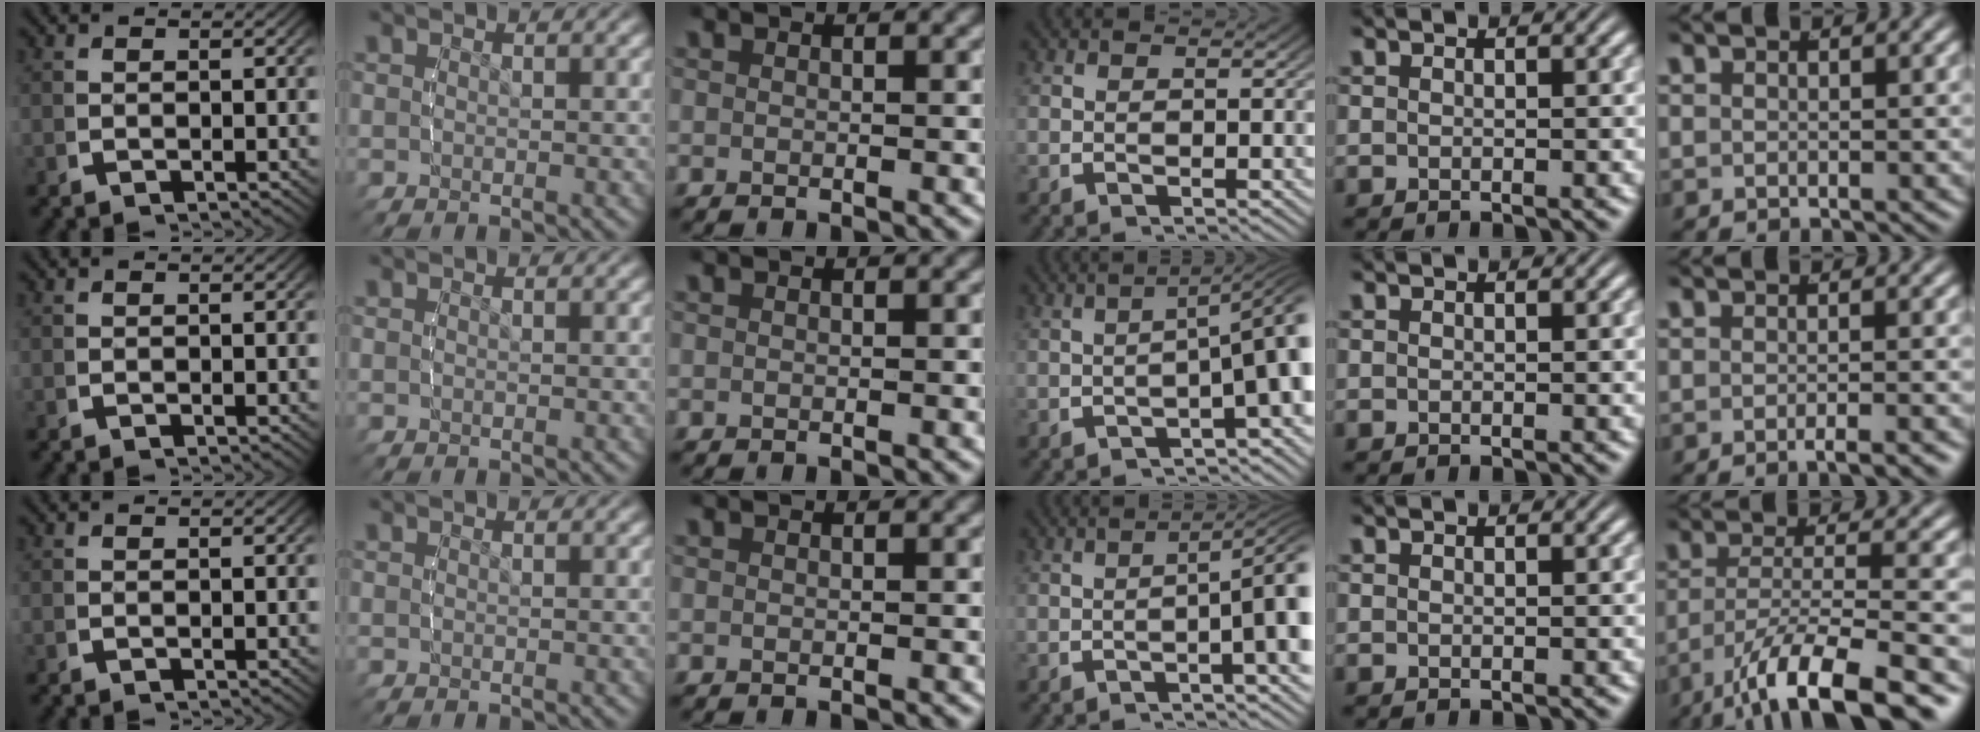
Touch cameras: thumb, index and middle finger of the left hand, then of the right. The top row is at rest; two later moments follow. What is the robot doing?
{"motion": "lift_and_place", "object": "bottle"}